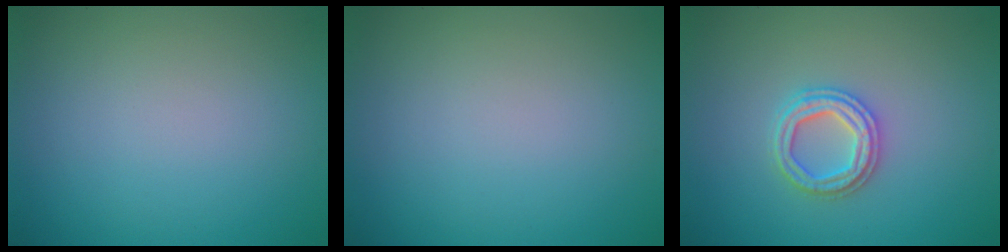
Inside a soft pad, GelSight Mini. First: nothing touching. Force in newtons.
{"total": 0.0}
{"total": 2.7, "press": 2.6, "slide": 0.7}